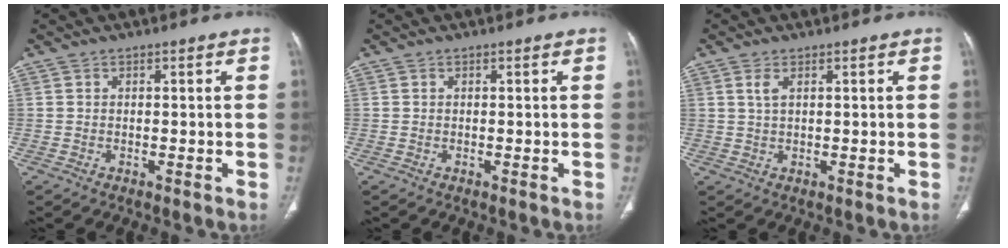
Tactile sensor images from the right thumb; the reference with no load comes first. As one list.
[{"total": 0.0}, {"total": 2.1, "force": [0.9, 0.9, 1.7], "torque": [-0.039, 0.003, 0.025]}]